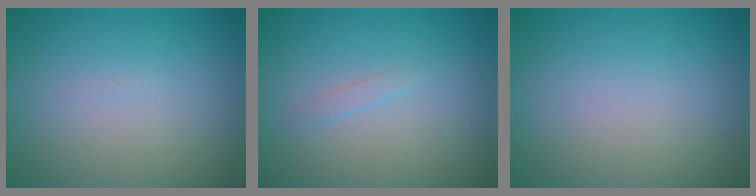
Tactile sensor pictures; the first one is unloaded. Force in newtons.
{"total": 0.7, "press": 0.7, "slide": 0.0}
{"total": 0.0}